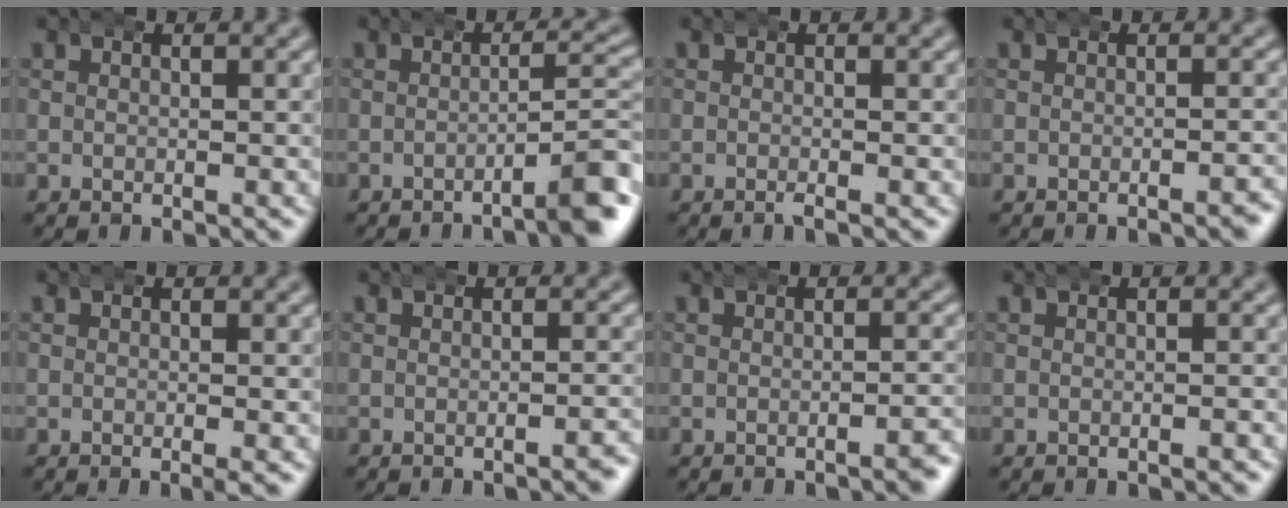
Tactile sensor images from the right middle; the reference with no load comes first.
{"total": 4.3, "force": [-2.3, 0.6, 3.6], "torque": [-0.041, 0.007, -0.042]}
{"total": 0.5, "force": [-0.4, -0.1, 0.4], "torque": [-0.004, 0.001, -0.008]}
{"total": 1.1, "force": [-0.9, 0.0, 0.5], "torque": [-0.003, 0.005, -0.018]}
{"total": 0.7, "force": [-0.2, -0.2, 0.6], "torque": [-0.009, 0.001, -0.006]}
{"total": 1.1, "force": [-0.9, 0.0, 0.6], "torque": [-0.004, 0.005, -0.019]}
{"total": 1.5, "force": [-1.1, 0.1, 1.0], "torque": [-0.009, 0.005, -0.023]}
{"total": 0.0}